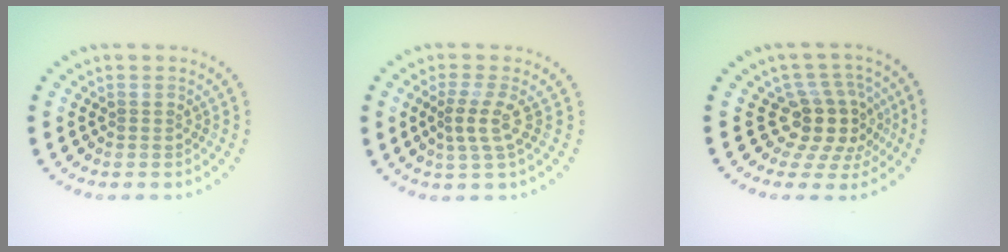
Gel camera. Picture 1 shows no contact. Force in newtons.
{"total": 2.4, "press": 1.9, "slide": 1.5}
{"total": 4.5, "press": 3.4, "slide": 2.9}